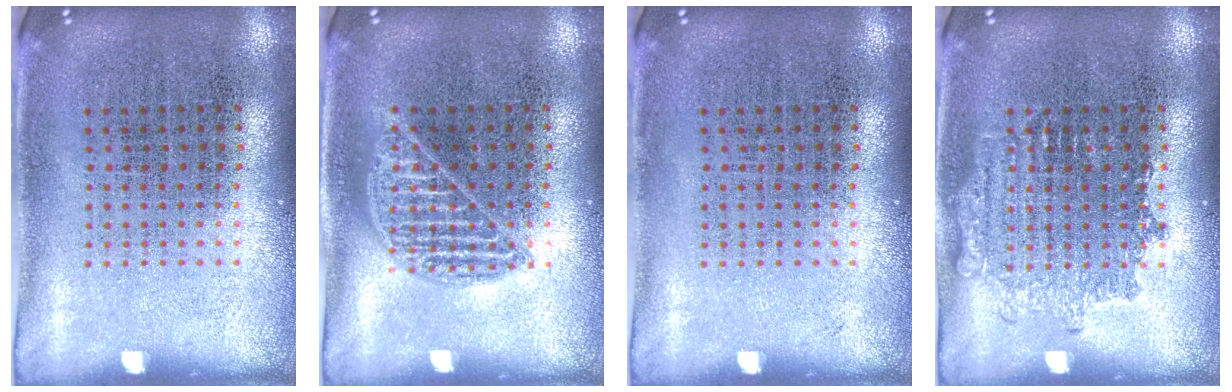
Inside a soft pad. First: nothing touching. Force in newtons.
{"total": 0.9, "press": 0.9, "slide": 0.1}
{"total": 0.0}
{"total": 1.7, "press": 1.6, "slide": 0.3}